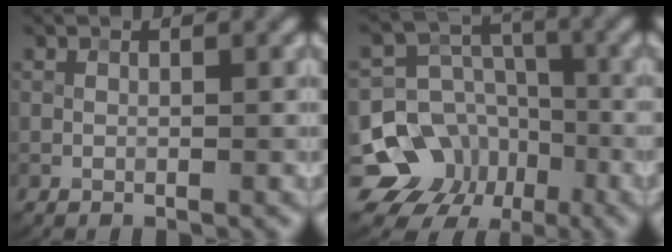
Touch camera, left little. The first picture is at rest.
{"total": 9.8, "force": [-4.9, 8.2, 2.5], "torque": [-0.040, 0.002, -0.099]}